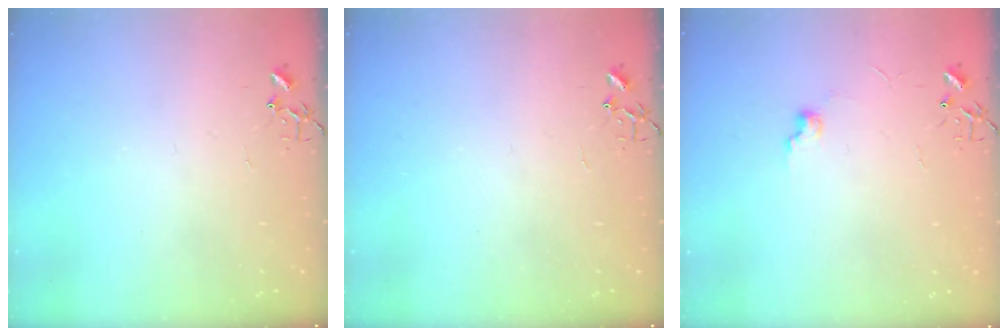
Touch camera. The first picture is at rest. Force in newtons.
{"total": 0.0}
{"total": 5.9, "press": 5.9, "slide": 0.7}